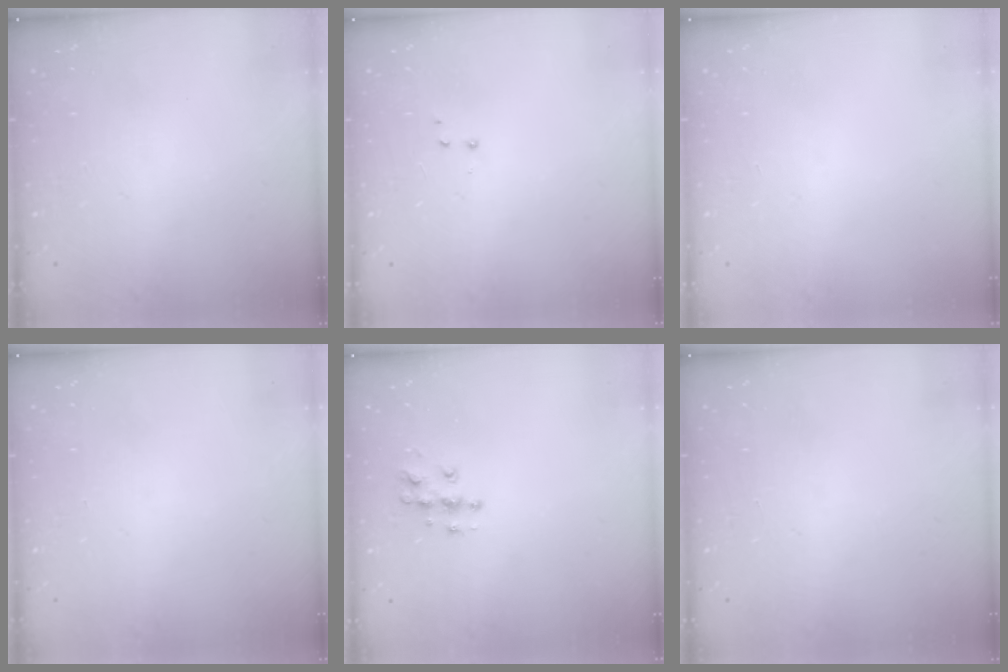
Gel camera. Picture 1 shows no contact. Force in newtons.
{"total": 2.8, "press": 2.7, "slide": 0.5}
{"total": 0.0}
{"total": 0.0}
{"total": 7.5, "press": 7.5, "slide": 0.3}
{"total": 0.0}